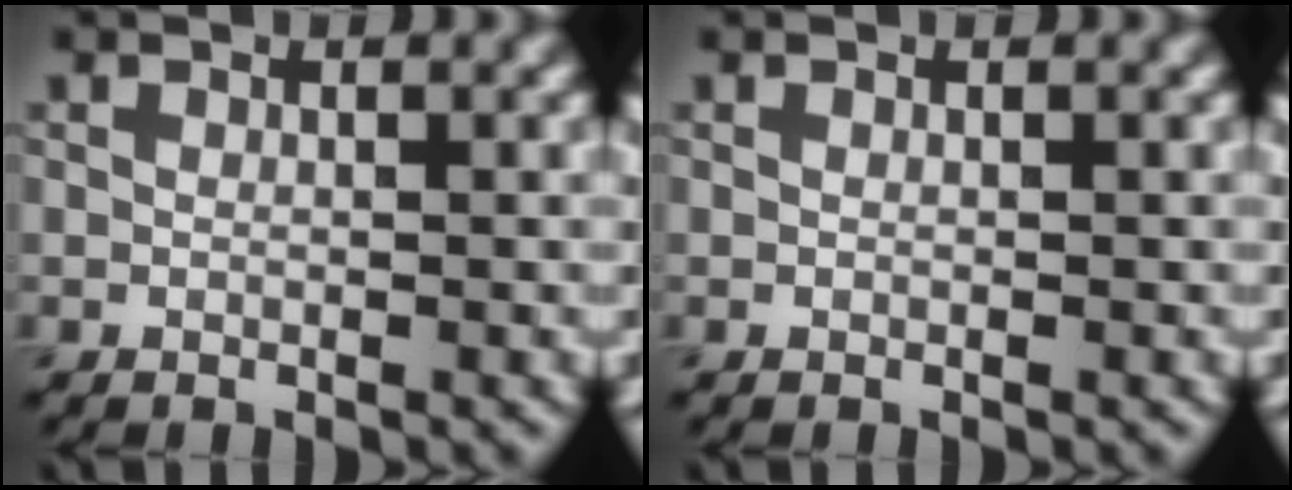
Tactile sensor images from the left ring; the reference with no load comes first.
{"total": 0.0}